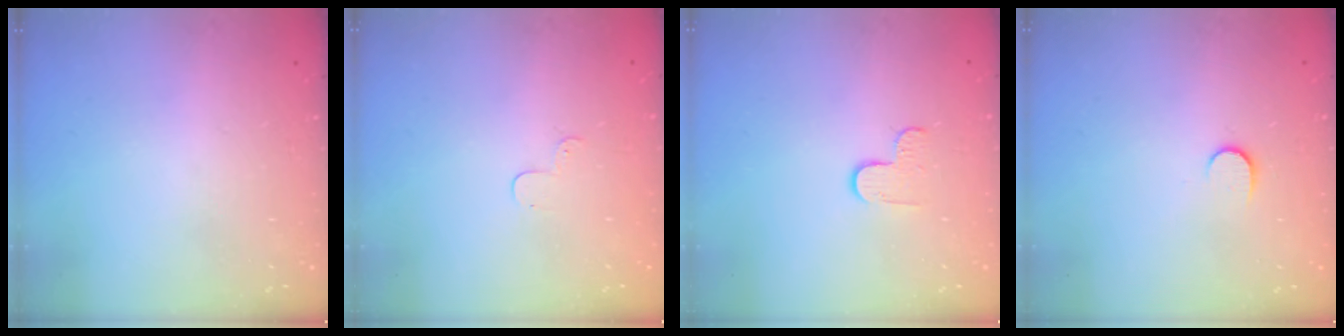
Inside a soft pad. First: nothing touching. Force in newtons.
{"total": 2.9, "press": 2.8, "slide": 0.3}
{"total": 3.8, "press": 3.8, "slide": 0.4}
{"total": 5.2, "press": 5.2, "slide": 0.5}